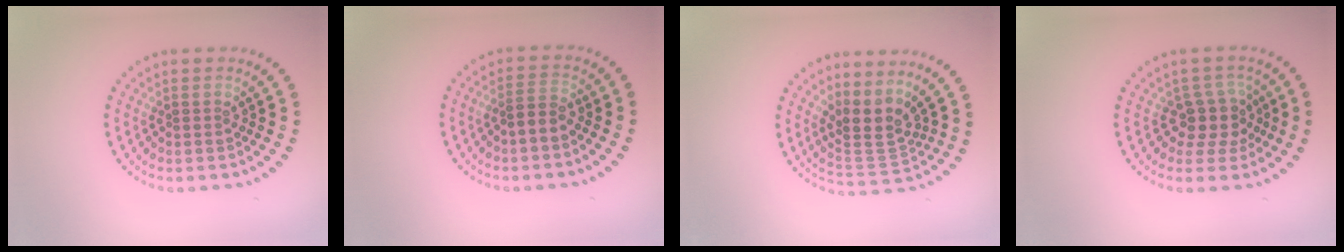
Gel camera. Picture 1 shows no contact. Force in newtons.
{"total": 1.8, "press": 1.6, "slide": 0.9}
{"total": 3.4, "press": 2.5, "slide": 2.3}
{"total": 3.0, "press": 2.4, "slide": 1.8}